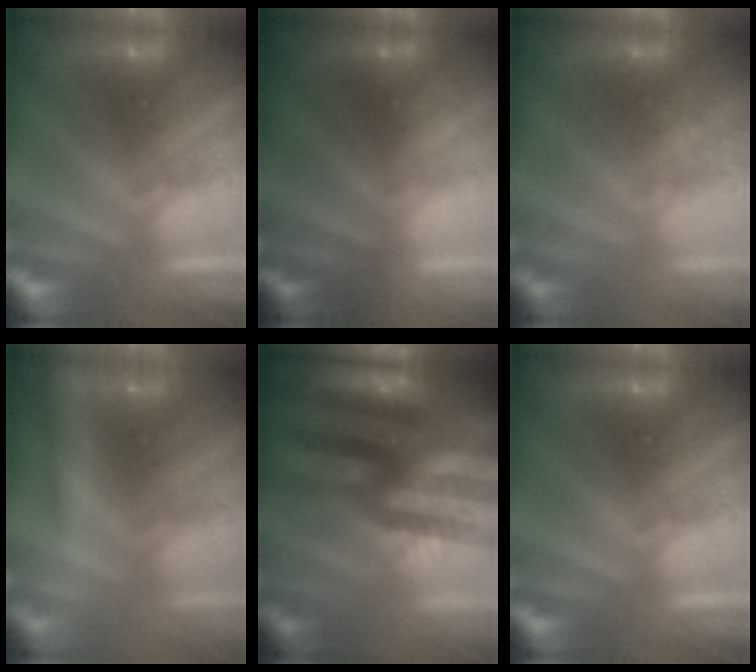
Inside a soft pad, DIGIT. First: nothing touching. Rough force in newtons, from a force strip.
{"total": 1.5}
{"total": 2.6}
{"total": 2.3}
{"total": 9.3}
{"total": 0.0}